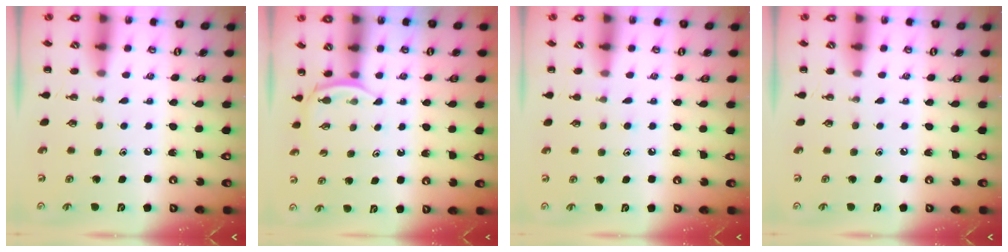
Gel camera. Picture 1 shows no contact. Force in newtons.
{"total": 2.6, "press": 2.5, "slide": 0.8}
{"total": 5.0, "press": 4.8, "slide": 1.6}
{"total": 0.0}